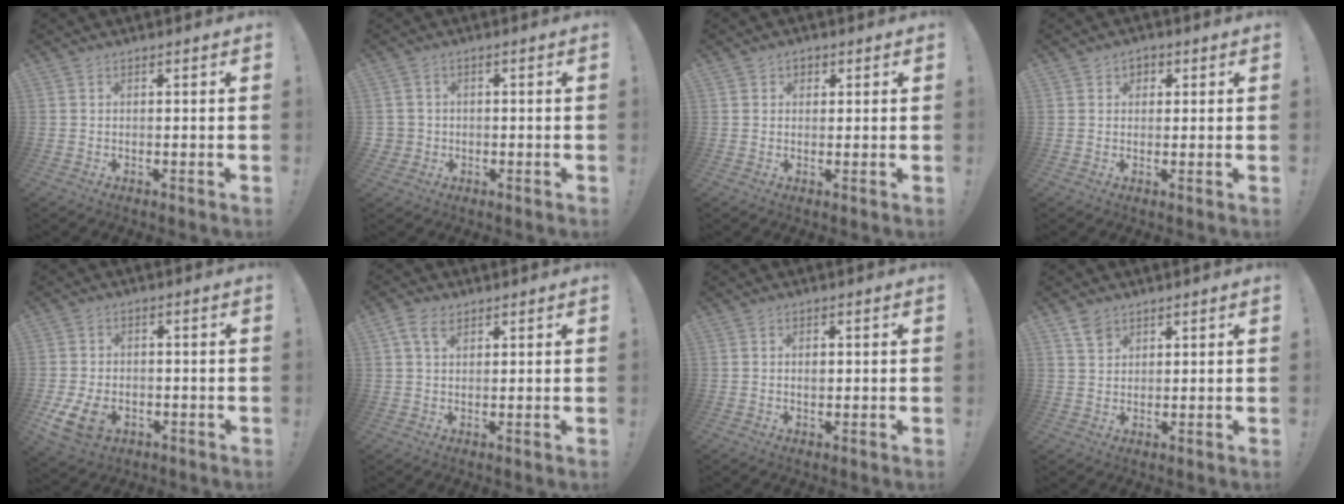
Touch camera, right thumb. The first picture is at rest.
{"total": 2.8, "force": [0.0, 2.7, 0.7], "torque": [-0.007, 0.002, 0.002]}
{"total": 2.0, "force": [0.6, 1.8, 0.6], "torque": [0.000, -0.002, 0.009]}
{"total": 2.2, "force": [0.6, 2.0, 0.7], "torque": [-0.002, 0.000, 0.008]}
{"total": 9.7, "force": [-2.9, 6.5, 6.5], "torque": [-0.122, 0.010, -0.050]}
{"total": 5.2, "force": [2.5, 3.3, 3.1], "torque": [-0.058, 0.000, 0.049]}
{"total": 1.2, "force": [0.2, 0.8, 0.9], "torque": [-0.002, -0.003, -0.001]}
{"total": 4.4, "force": [3.0, 2.8, 1.4], "torque": [-0.007, -0.017, 0.053]}